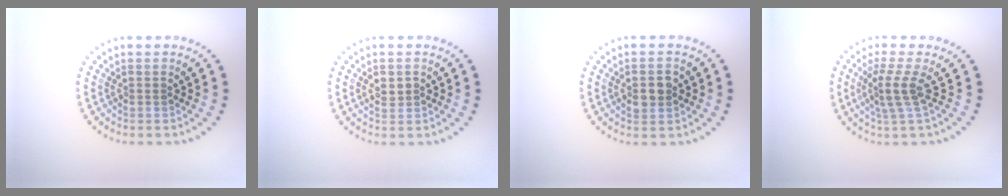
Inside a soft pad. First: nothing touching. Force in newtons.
{"total": 1.2, "press": 1.2, "slide": 0.1}
{"total": 2.5, "press": 2.5, "slide": 0.1}
{"total": 2.9, "press": 2.1, "slide": 2.0}